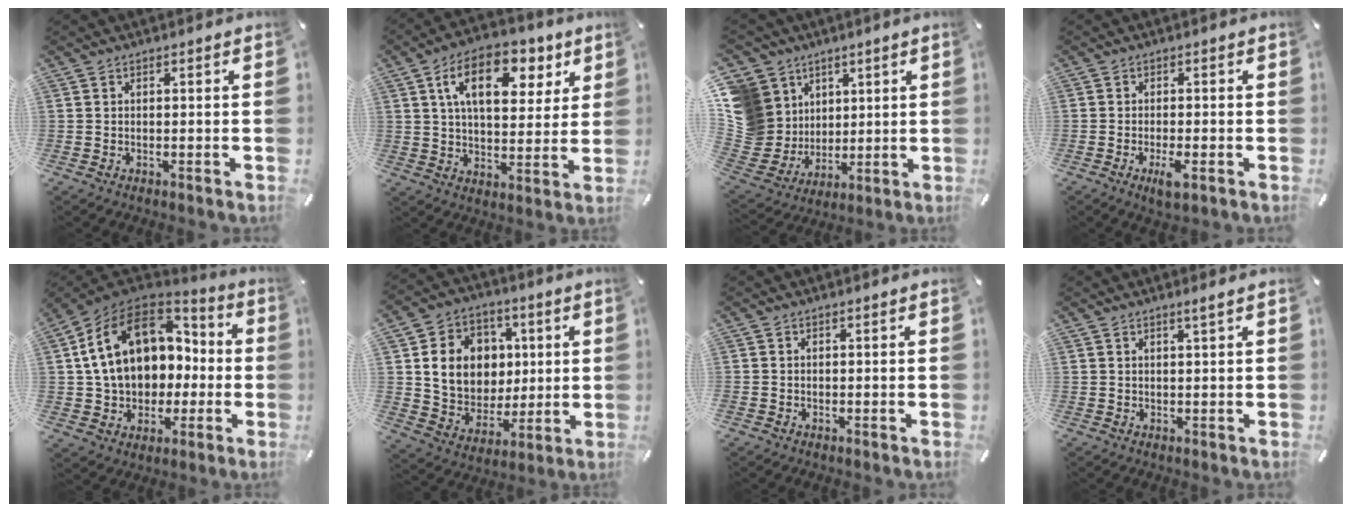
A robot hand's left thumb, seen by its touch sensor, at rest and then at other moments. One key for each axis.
{"total": 14.9, "fx": 7.1, "fy": 8.6, "fz": 9.8, "tx": -0.143, "ty": -0.019, "tz": 0.119}
{"total": 15.3, "fx": 3.9, "fy": 13.9, "fz": 4.9, "tx": -0.118, "ty": -0.024, "tz": 0.085}
{"total": 4.3, "fx": -1.6, "fy": 1.3, "fz": 3.8, "tx": -0.065, "ty": -0.002, "tz": -0.025}
{"total": 18.5, "fx": 3.0, "fy": 14.4, "fz": 11.2, "tx": -0.215, "ty": 0.003, "tz": 0.056}
{"total": 13.8, "fx": 3.0, "fy": 12.4, "fz": 5.2, "tx": -0.083, "ty": -0.005, "tz": 0.069}
{"total": 0.0}
{"total": 1.5, "fx": 1.1, "fy": -0.1, "fz": 1.1, "tx": -0.022, "ty": -0.001, "tz": 0.019}